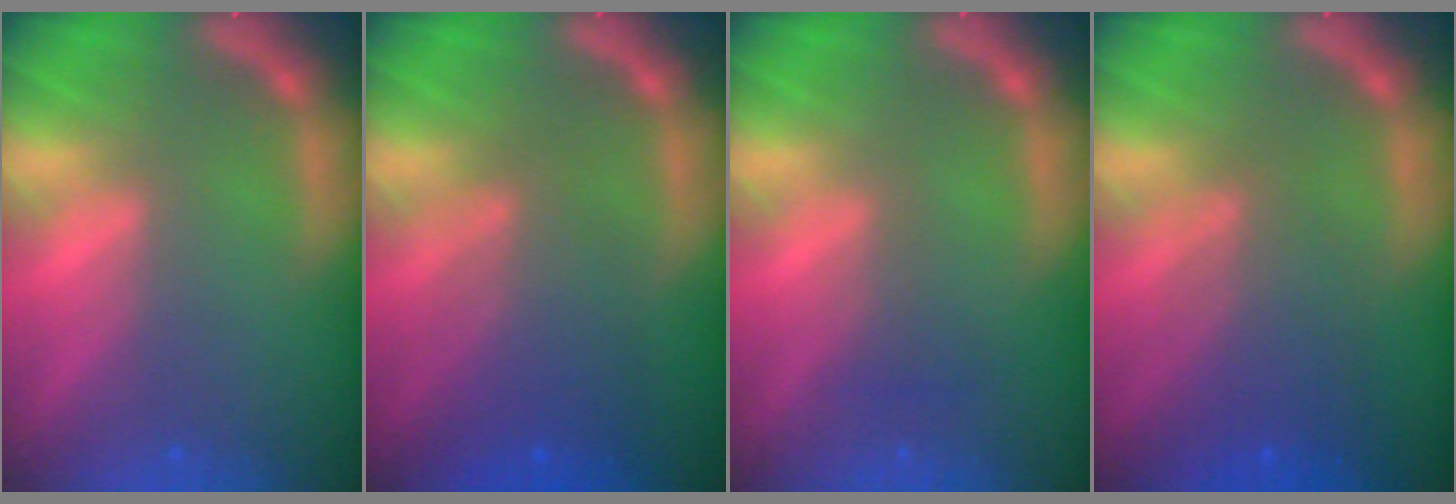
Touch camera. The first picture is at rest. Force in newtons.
{"total": 5.6}
{"total": 1.5}
{"total": 5.1}